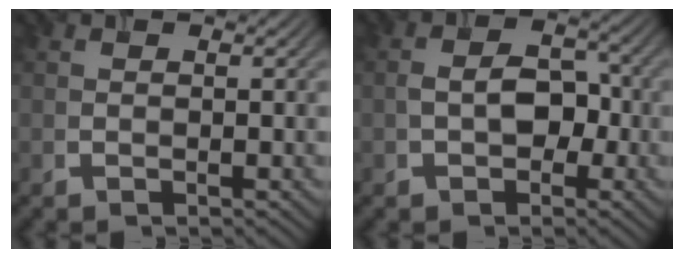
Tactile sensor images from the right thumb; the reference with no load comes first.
{"total": 4.5, "force": [-0.9, 3.1, 3.1], "torque": [-0.039, -0.001, -0.020]}